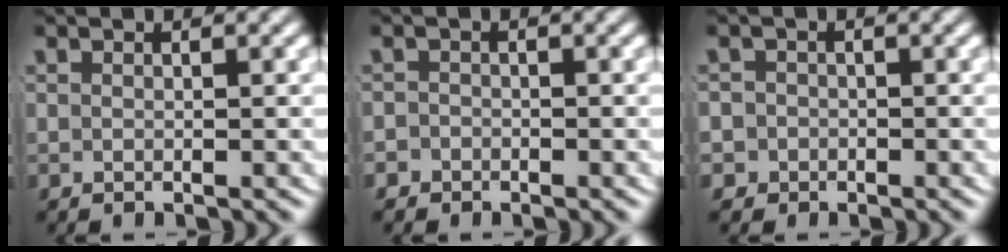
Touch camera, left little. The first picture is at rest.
{"total": 1.9, "force": [-1.2, 1.5, -0.3], "torque": [0.006, -0.008, -0.021]}
{"total": 4.2, "force": [-1.3, 4.0, 0.4], "torque": [-0.020, -0.010, -0.029]}